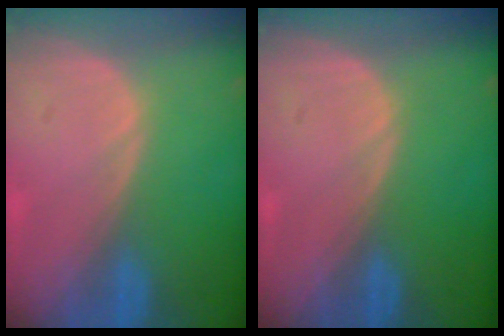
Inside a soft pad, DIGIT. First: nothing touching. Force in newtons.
{"total": 0.0}